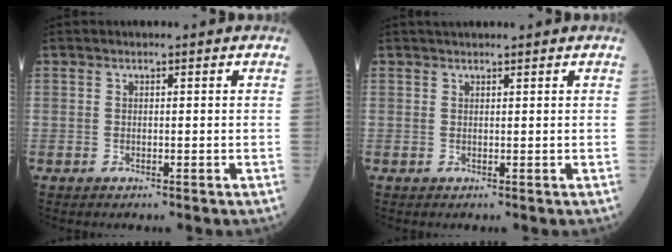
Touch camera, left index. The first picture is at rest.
{"total": 3.1, "force": [2.8, 0.2, 1.3], "torque": [-0.012, 0.028, 0.043]}